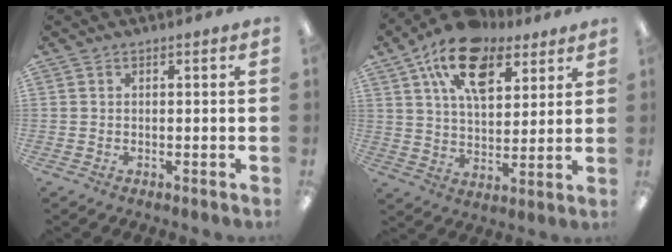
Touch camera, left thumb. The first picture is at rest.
{"total": 17.2, "force": [10.7, 9.1, 9.8], "torque": [-0.170, -0.044, 0.192]}